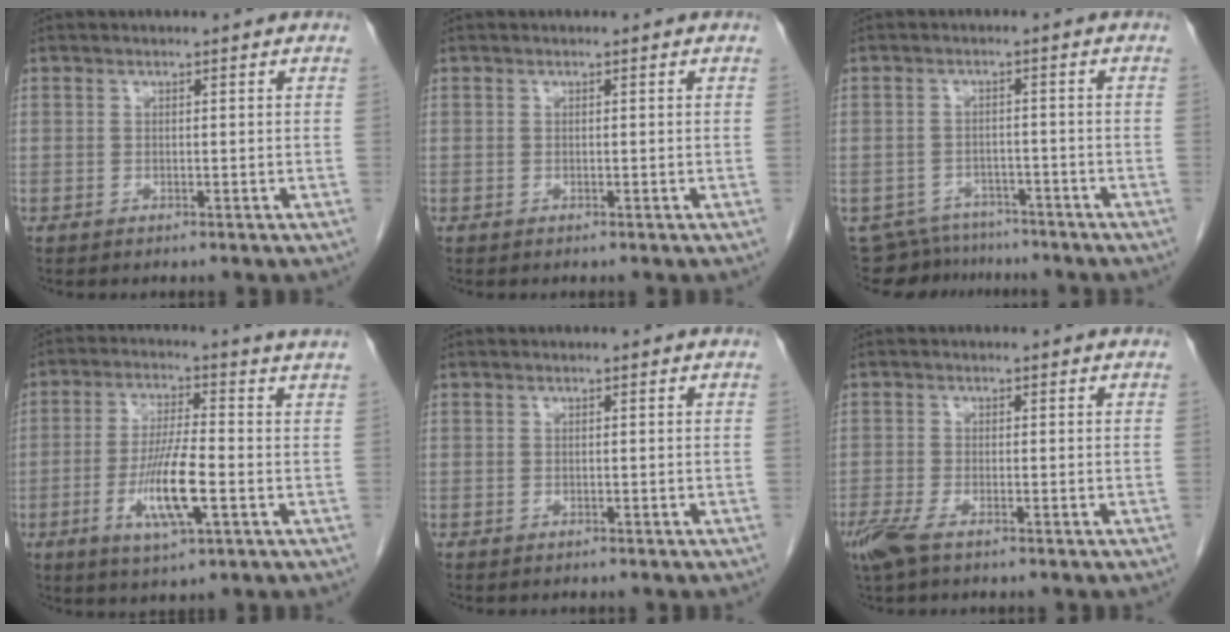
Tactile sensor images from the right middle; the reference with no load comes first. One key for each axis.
{"total": 0.0}
{"total": 7.7, "fx": -7.1, "fy": 3.0, "fz": -0.2, "tx": 0.002, "ty": 0.006, "tz": -0.097}
{"total": 9.0, "fx": -1.6, "fy": -0.3, "fz": 8.9, "tx": -0.172, "ty": -0.007, "tz": -0.027}
{"total": 0.0}
{"total": 3.8, "fx": -2.4, "fy": 0.9, "fz": 2.8, "tx": -0.064, "ty": -0.011, "tz": -0.047}